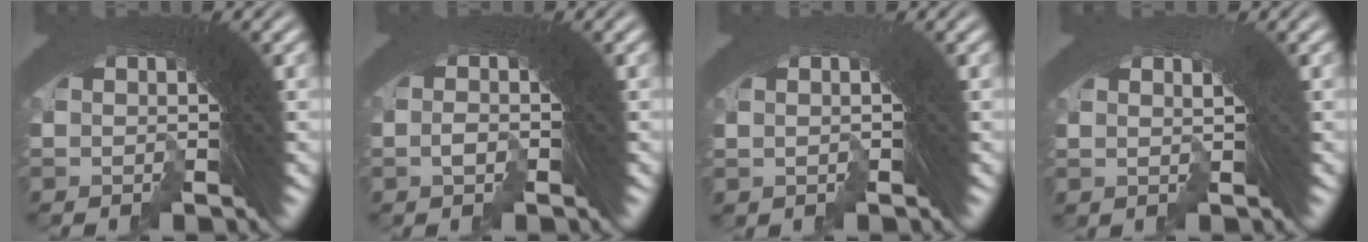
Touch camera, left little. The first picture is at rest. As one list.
[{"total": 1.2, "force": [-0.9, 0.8, 0.0], "torque": [0.015, 0.007, -0.018]}, {"total": 1.2, "force": [-0.9, -0.1, -0.9], "torque": [0.005, -0.001, -0.010]}, {"total": 1.0, "force": [-0.8, -0.1, -0.7], "torque": [-0.004, -0.012, -0.005]}]